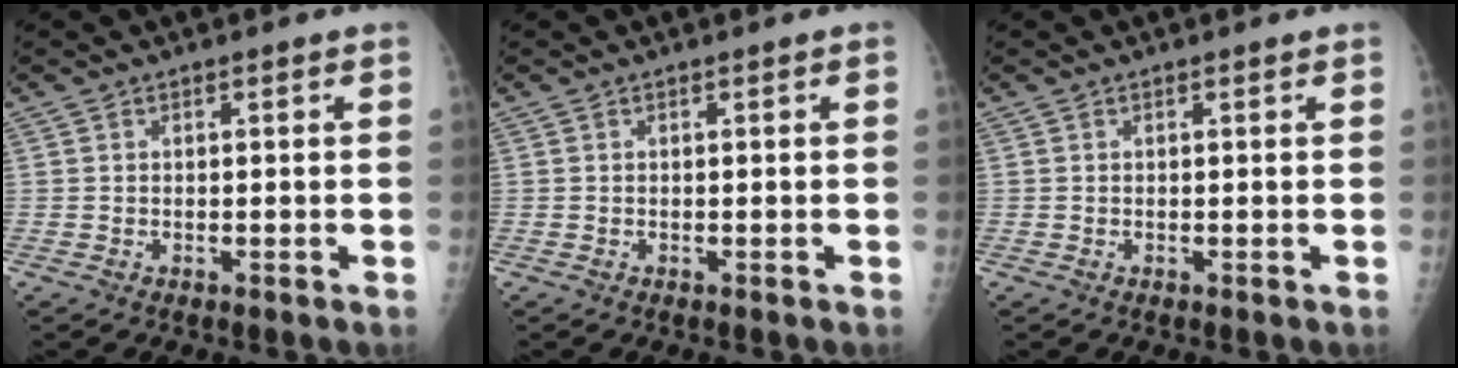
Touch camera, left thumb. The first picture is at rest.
{"total": 0.0}
{"total": 0.0}